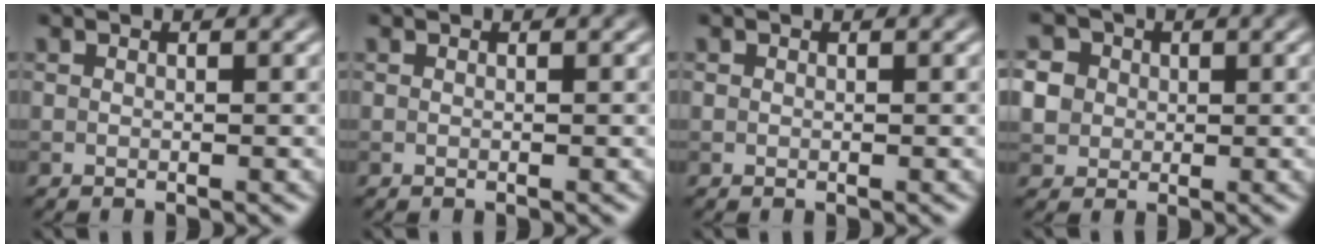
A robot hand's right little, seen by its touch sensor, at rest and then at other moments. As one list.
[{"total": 0.0}, {"total": 0.0}, {"total": 5.2, "force": [0.9, 4.7, 2.0], "torque": [-0.048, 0.026, 0.009]}]